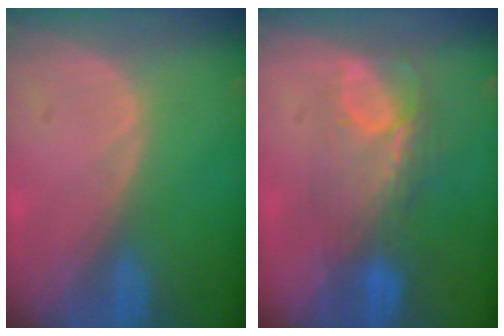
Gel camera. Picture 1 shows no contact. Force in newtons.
{"total": 7.5, "press": 7.0, "slide": 2.7}